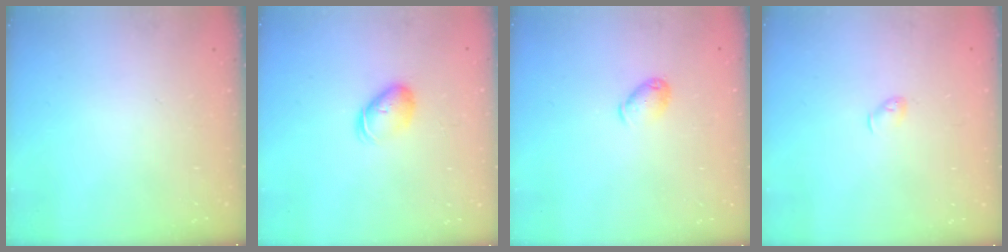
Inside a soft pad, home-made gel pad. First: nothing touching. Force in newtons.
{"total": 6.9, "press": 6.9, "slide": 0.4}
{"total": 5.6, "press": 5.5, "slide": 1.2}
{"total": 3.6, "press": 3.5, "slide": 0.8}